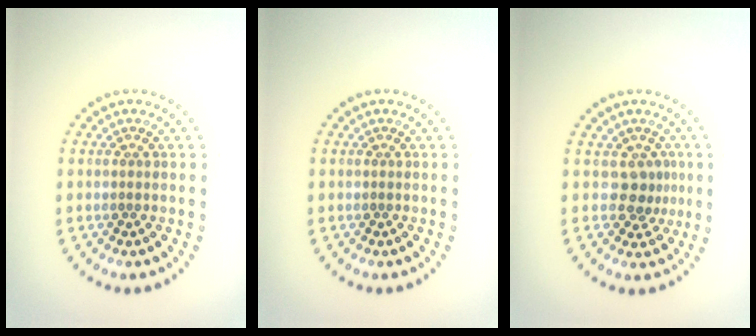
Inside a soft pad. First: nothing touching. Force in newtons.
{"total": 0.0}
{"total": 2.3, "press": 1.6, "slide": 1.6}